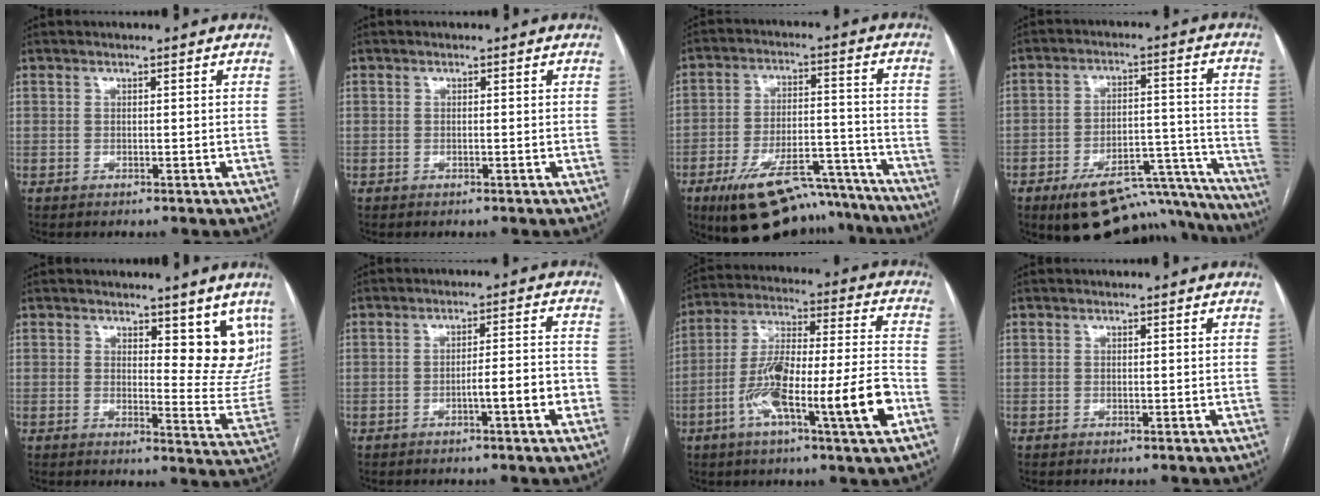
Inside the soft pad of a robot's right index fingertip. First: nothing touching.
{"total": 0.0}
{"total": 18.3, "force": [-14.7, 6.4, 9.0], "torque": [-0.116, 0.032, -0.223]}
{"total": 20.2, "force": [-17.5, 6.0, 7.9], "torque": [-0.054, 0.042, -0.241]}
{"total": 9.5, "force": [6.0, 3.4, 6.5], "torque": [-0.057, -0.027, 0.071]}
{"total": 5.8, "force": [-2.5, 0.3, 5.3], "torque": [-0.074, 0.012, -0.035]}
{"total": 18.3, "force": [-6.9, 1.2, 17.0], "torque": [-0.281, 0.005, -0.114]}
{"total": 0.0}